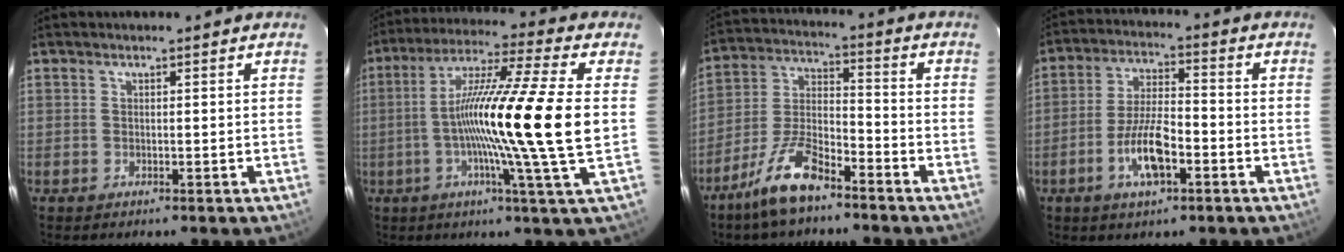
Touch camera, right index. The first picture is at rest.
{"total": 19.4, "force": [-0.9, -2.1, 19.2], "torque": [-0.329, -0.008, -0.036]}
{"total": 10.4, "force": [-7.6, 2.7, 6.6], "torque": [-0.145, -0.009, -0.150]}
{"total": 9.0, "force": [-3.6, 2.6, 7.9], "torque": [-0.156, 0.003, -0.066]}